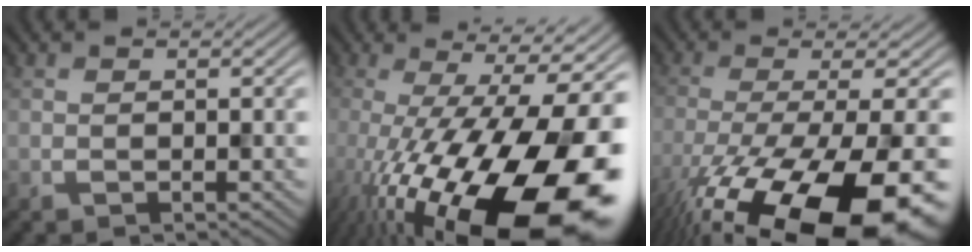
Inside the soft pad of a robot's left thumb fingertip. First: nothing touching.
{"total": 19.7, "force": [-7.9, 6.9, 16.6], "torque": [-0.239, -0.032, -0.115]}
{"total": 18.5, "force": [-10.6, 5.1, 14.3], "torque": [-0.234, -0.041, -0.149]}